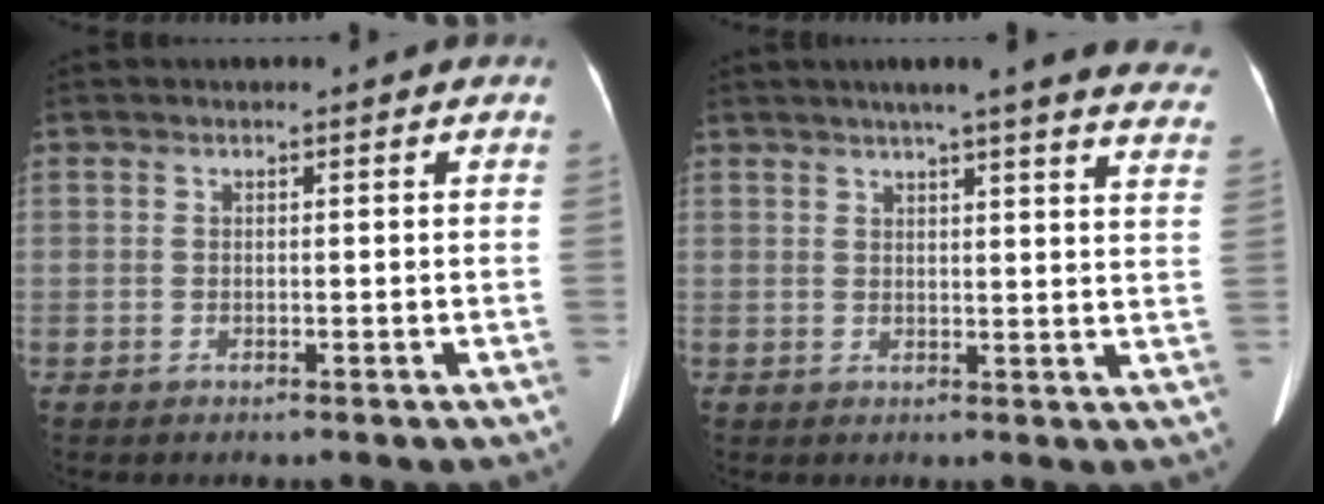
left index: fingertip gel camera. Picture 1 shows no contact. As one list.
[{"total": 20.9, "force": [18.3, 1.1, 10.0], "torque": [-0.130, -0.030, 0.201]}]